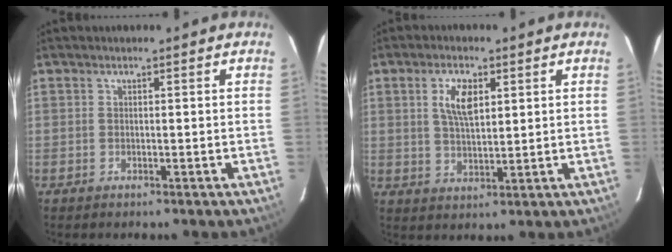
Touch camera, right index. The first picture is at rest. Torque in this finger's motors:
{"motor_torque": [0.61, 0.34, 0.24, 0.11]}